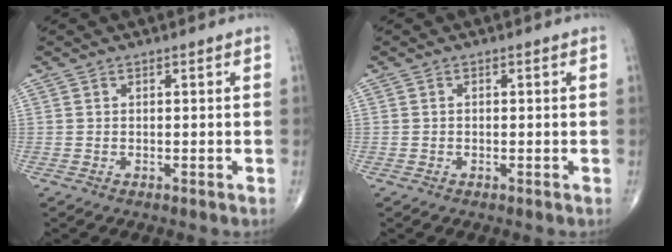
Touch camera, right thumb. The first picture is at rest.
{"total": 0.0}